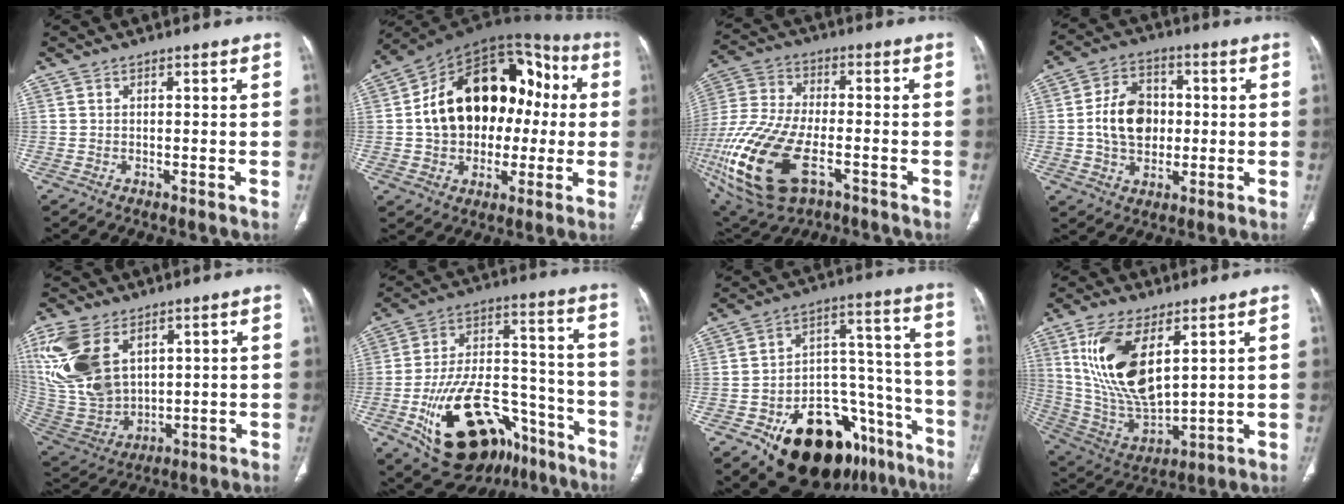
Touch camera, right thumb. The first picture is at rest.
{"total": 23.8, "force": [1.0, 16.6, 17.1], "torque": [-0.243, 0.047, 0.019]}
{"total": 23.4, "force": [-8.6, 11.7, 18.4], "torque": [-0.442, -0.007, -0.147]}
{"total": 11.4, "force": [0.0, 8.5, 7.7], "torque": [-0.108, 0.014, -0.003]}
{"total": 19.5, "force": [7.9, 12.1, 13.2], "torque": [-0.284, -0.029, 0.173]}
{"total": 25.9, "force": [-13.3, 14.0, 17.2], "torque": [-0.285, 0.076, -0.202]}
{"total": 26.0, "force": [-14.3, 14.7, 16.0], "torque": [-0.161, 0.108, -0.204]}
{"total": 18.0, "force": [6.8, 8.1, 14.6], "torque": [-0.278, -0.029, 0.146]}